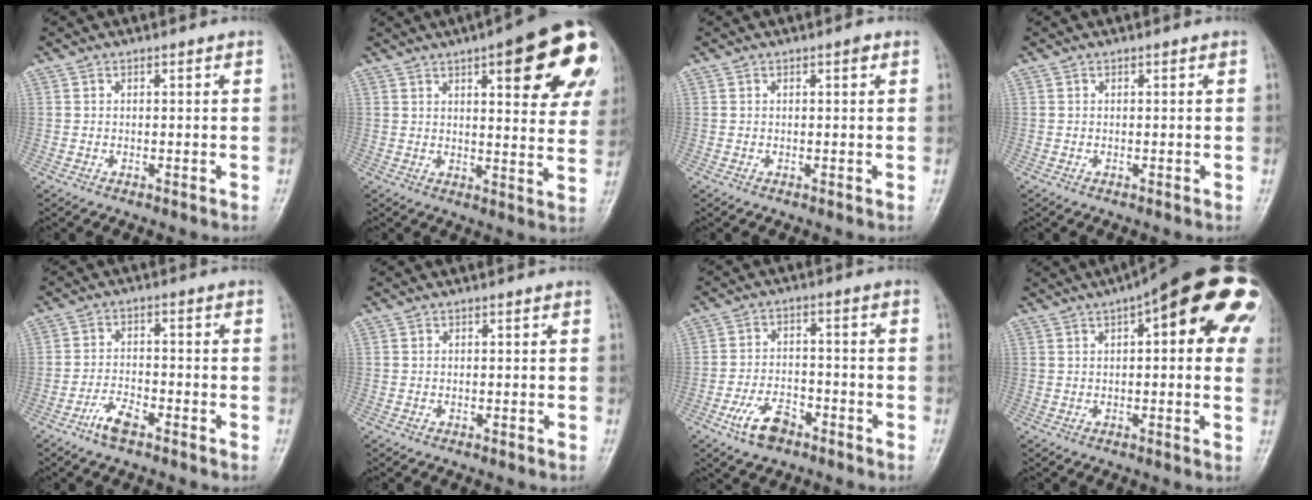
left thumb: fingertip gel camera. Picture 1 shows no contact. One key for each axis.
{"total": 21.3, "fx": 9.0, "fy": 6.5, "fz": 18.2, "tx": -0.202, "ty": -0.016, "tz": 0.108}
{"total": 0.9, "fx": 0.4, "fy": 0.3, "fz": 0.7, "tx": -0.011, "ty": 0.001, "tz": 0.003}
{"total": 0.0}
{"total": 4.6, "fx": -3.2, "fy": 1.4, "fz": 2.9, "tx": -0.063, "ty": 0.021, "tz": -0.062}
{"total": 0.0}
{"total": 7.3, "fx": -4.4, "fy": 3.8, "fz": 4.4, "tx": -0.079, "ty": 0.026, "tz": -0.079}
{"total": 21.2, "fx": 7.8, "fy": 6.9, "fz": 18.4, "tx": -0.238, "ty": 0.018, "tz": 0.094}